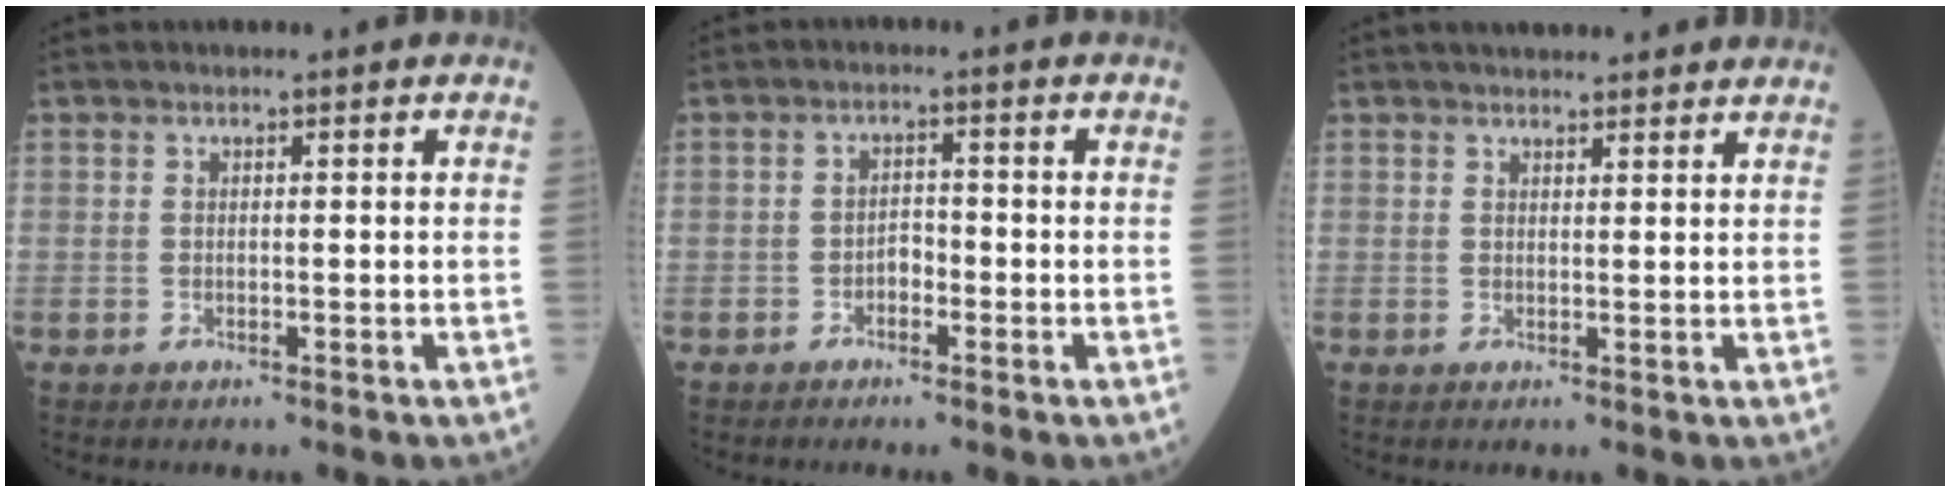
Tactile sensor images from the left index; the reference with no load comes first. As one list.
[{"total": 2.0, "force": [-1.0, 1.0, 1.3], "torque": [-0.017, 0.006, -0.022]}, {"total": 9.9, "force": [8.9, 1.8, 3.9], "torque": [-0.047, 0.027, 0.108]}]